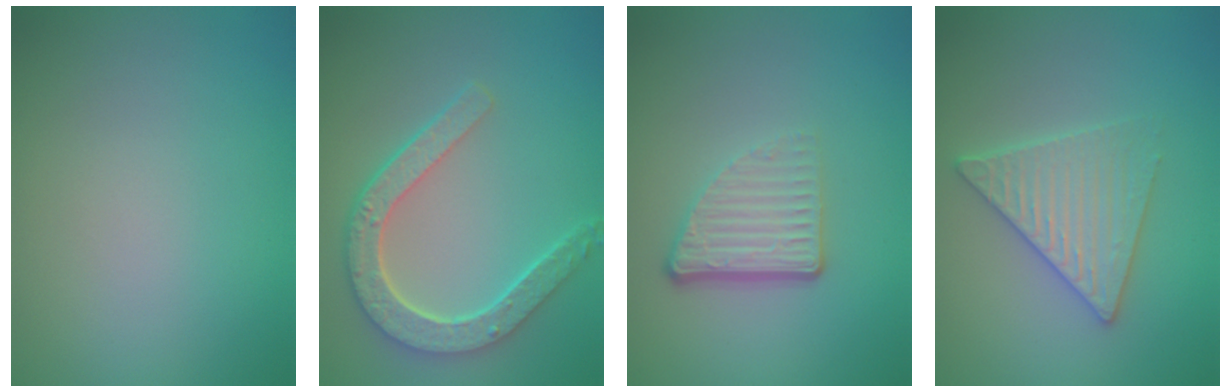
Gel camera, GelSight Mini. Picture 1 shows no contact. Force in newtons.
{"total": 5.1, "press": 4.0, "slide": 3.2}
{"total": 3.7, "press": 2.5, "slide": 2.7}
{"total": 4.0, "press": 4.0, "slide": 0.5}